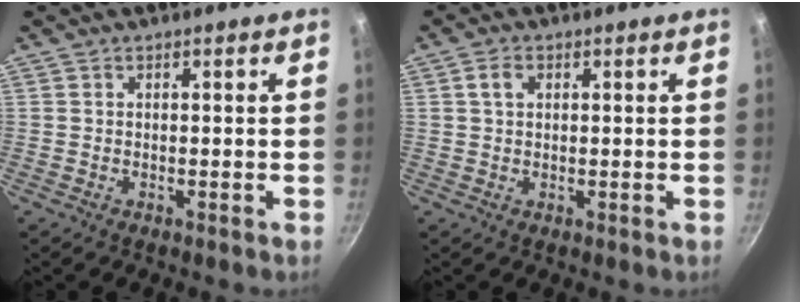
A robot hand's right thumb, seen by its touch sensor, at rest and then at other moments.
{"total": 2.6, "force": [0.8, 1.9, 1.6], "torque": [-0.020, 0.003, 0.013]}